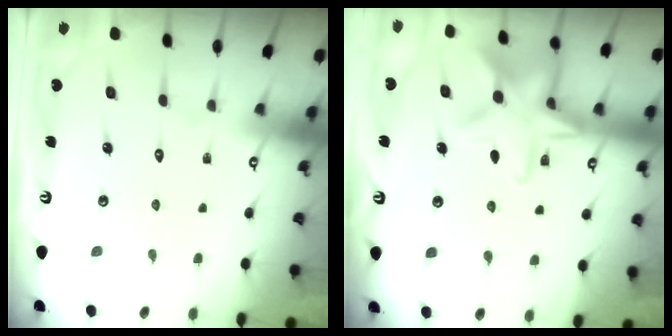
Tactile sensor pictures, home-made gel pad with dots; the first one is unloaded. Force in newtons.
{"total": 15.1, "press": 15.1, "slide": 0.9}